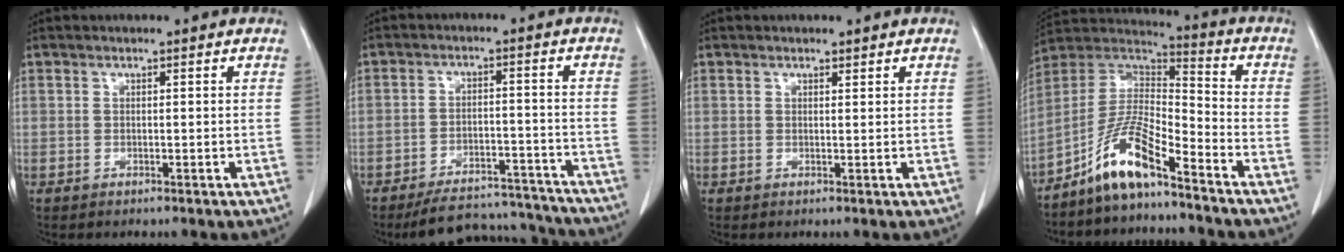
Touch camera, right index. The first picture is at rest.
{"total": 12.7, "force": [-12.2, 2.9, 1.7], "torque": [-0.013, 0.023, -0.166]}
{"total": 0.6, "force": [0.6, 0.2, 0.2], "torque": [-0.009, -0.004, 0.009]}
{"total": 10.8, "force": [-7.5, 1.8, 7.5], "torque": [-0.159, 0.015, -0.144]}